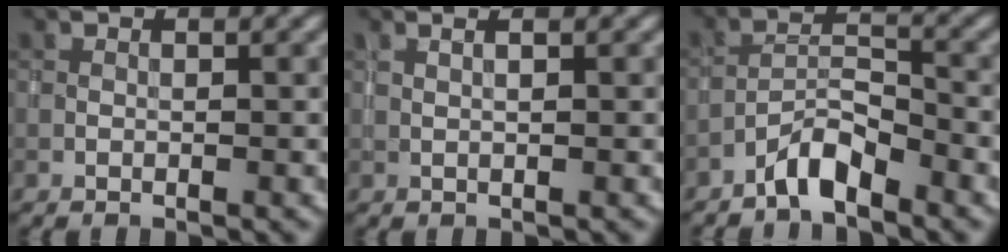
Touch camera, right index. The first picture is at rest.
{"total": 1.3, "force": [0.7, 0.5, 1.0], "torque": [-0.010, -0.004, 0.001]}
{"total": 3.4, "force": [-2.7, 0.8, 1.9], "torque": [-0.035, 0.011, -0.056]}